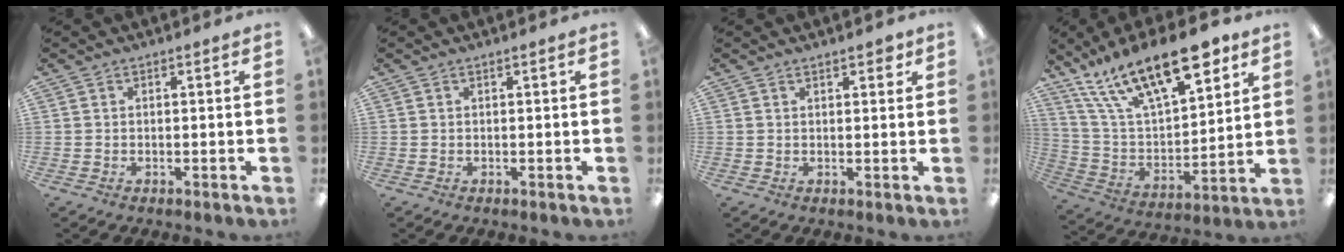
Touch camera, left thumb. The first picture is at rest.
{"total": 0.0}
{"total": 2.2, "force": [1.6, 0.9, 1.2], "torque": [-0.010, -0.005, 0.025]}
{"total": 23.6, "force": [15.6, 9.1, 15.2], "torque": [-0.260, -0.082, 0.270]}